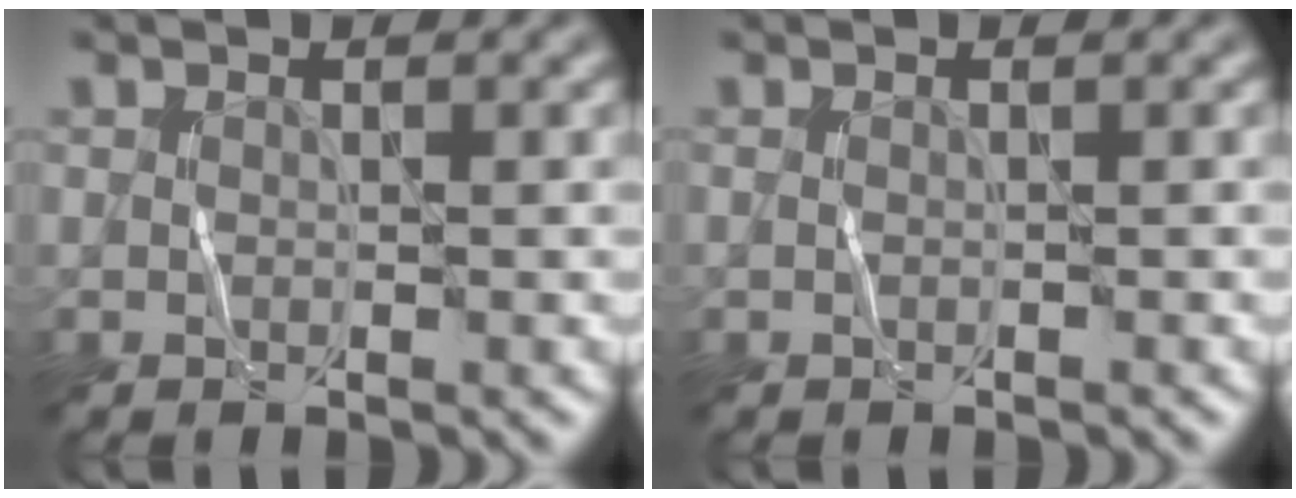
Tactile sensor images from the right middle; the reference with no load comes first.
{"total": 0.0}